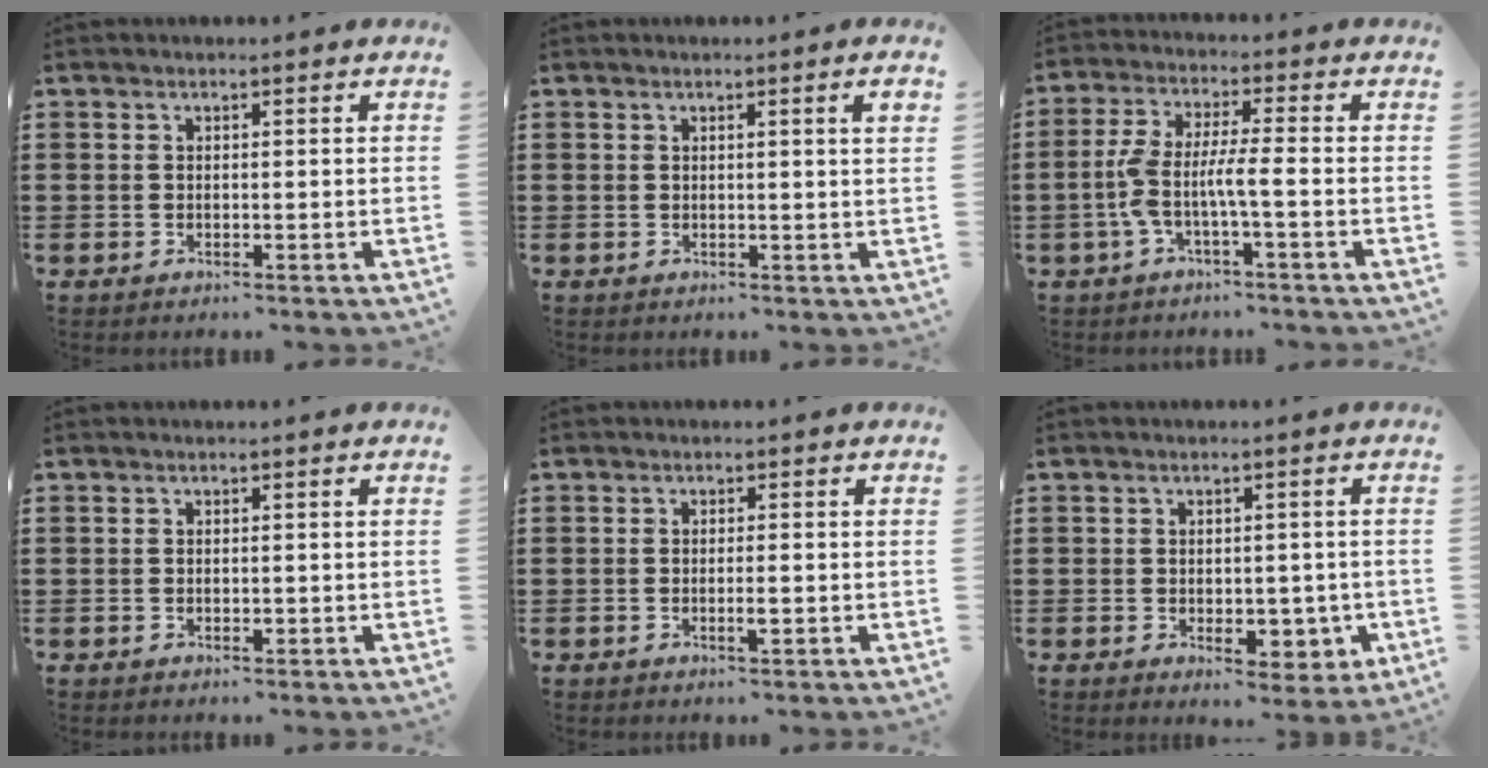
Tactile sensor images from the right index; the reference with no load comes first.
{"total": 1.7, "force": [0.5, -0.1, 1.6], "torque": [-0.029, -0.001, 0.007]}
{"total": 5.7, "force": [-2.0, 0.5, 5.4], "torque": [-0.132, -0.013, -0.051]}
{"total": 0.6, "force": [-0.1, 0.4, 0.5], "torque": [-0.009, 0.001, -0.002]}
{"total": 1.7, "force": [-0.5, 0.3, 1.6], "torque": [-0.029, 0.000, -0.009]}
{"total": 4.1, "force": [-0.8, 3.1, 2.6], "torque": [-0.031, 0.005, -0.015]}